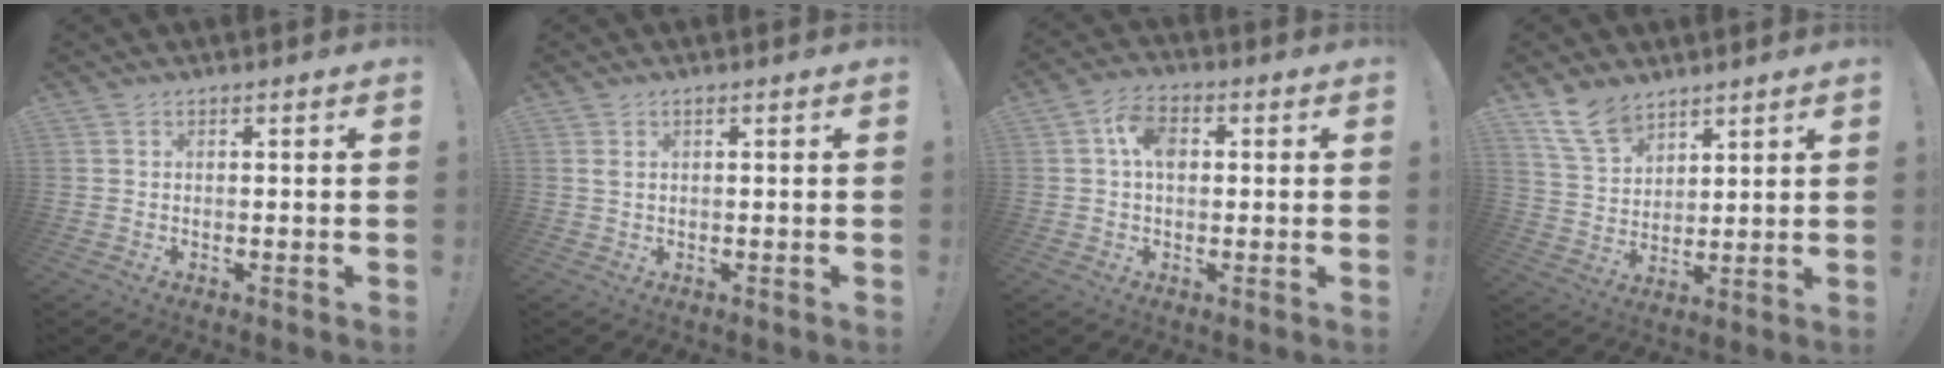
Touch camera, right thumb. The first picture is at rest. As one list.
[{"total": 1.3, "force": [0.6, 0.6, 1.0], "torque": [-0.021, 0.003, 0.009]}, {"total": 7.4, "force": [1.4, 4.9, 5.4], "torque": [-0.094, 0.011, 0.027]}, {"total": 10.3, "force": [7.8, 5.7, 3.7], "torque": [-0.081, -0.041, 0.155]}]